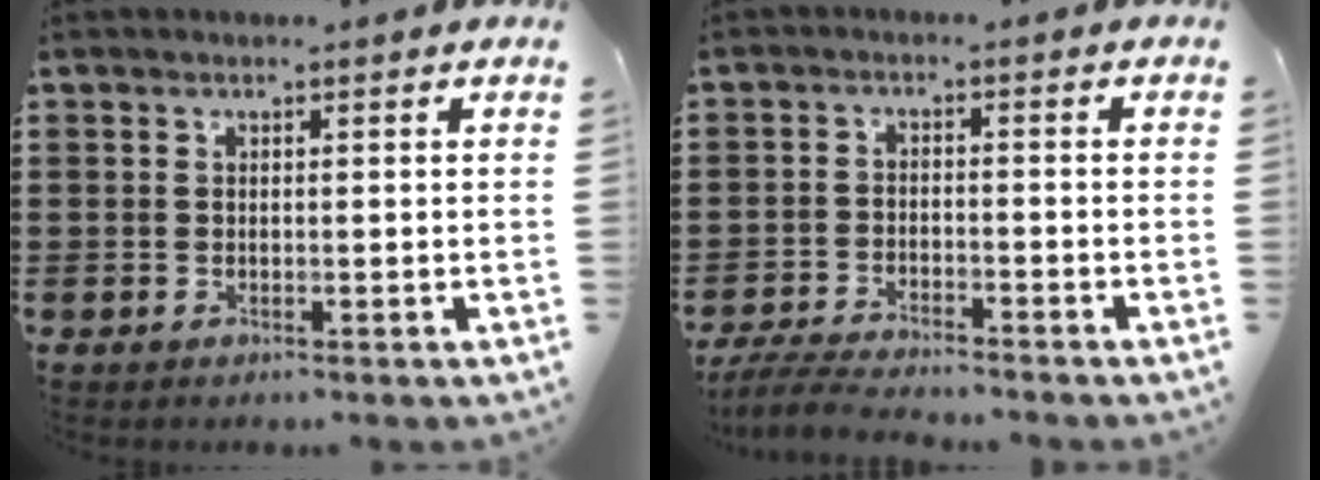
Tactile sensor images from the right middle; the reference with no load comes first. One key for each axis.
{"total": 4.8, "fx": -4.6, "fy": 0.4, "fz": 1.3, "tx": -0.033, "ty": -0.003, "tz": -0.096}